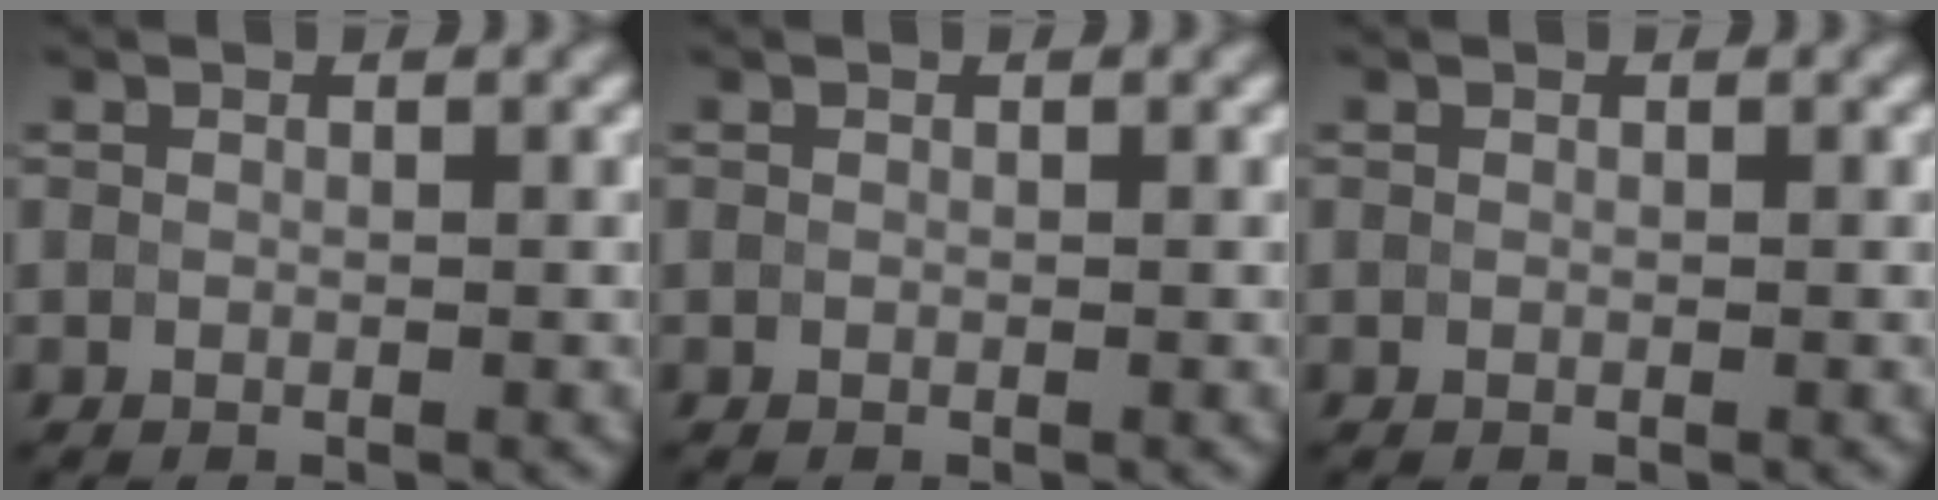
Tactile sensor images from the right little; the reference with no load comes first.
{"total": 0.0}
{"total": 0.0}